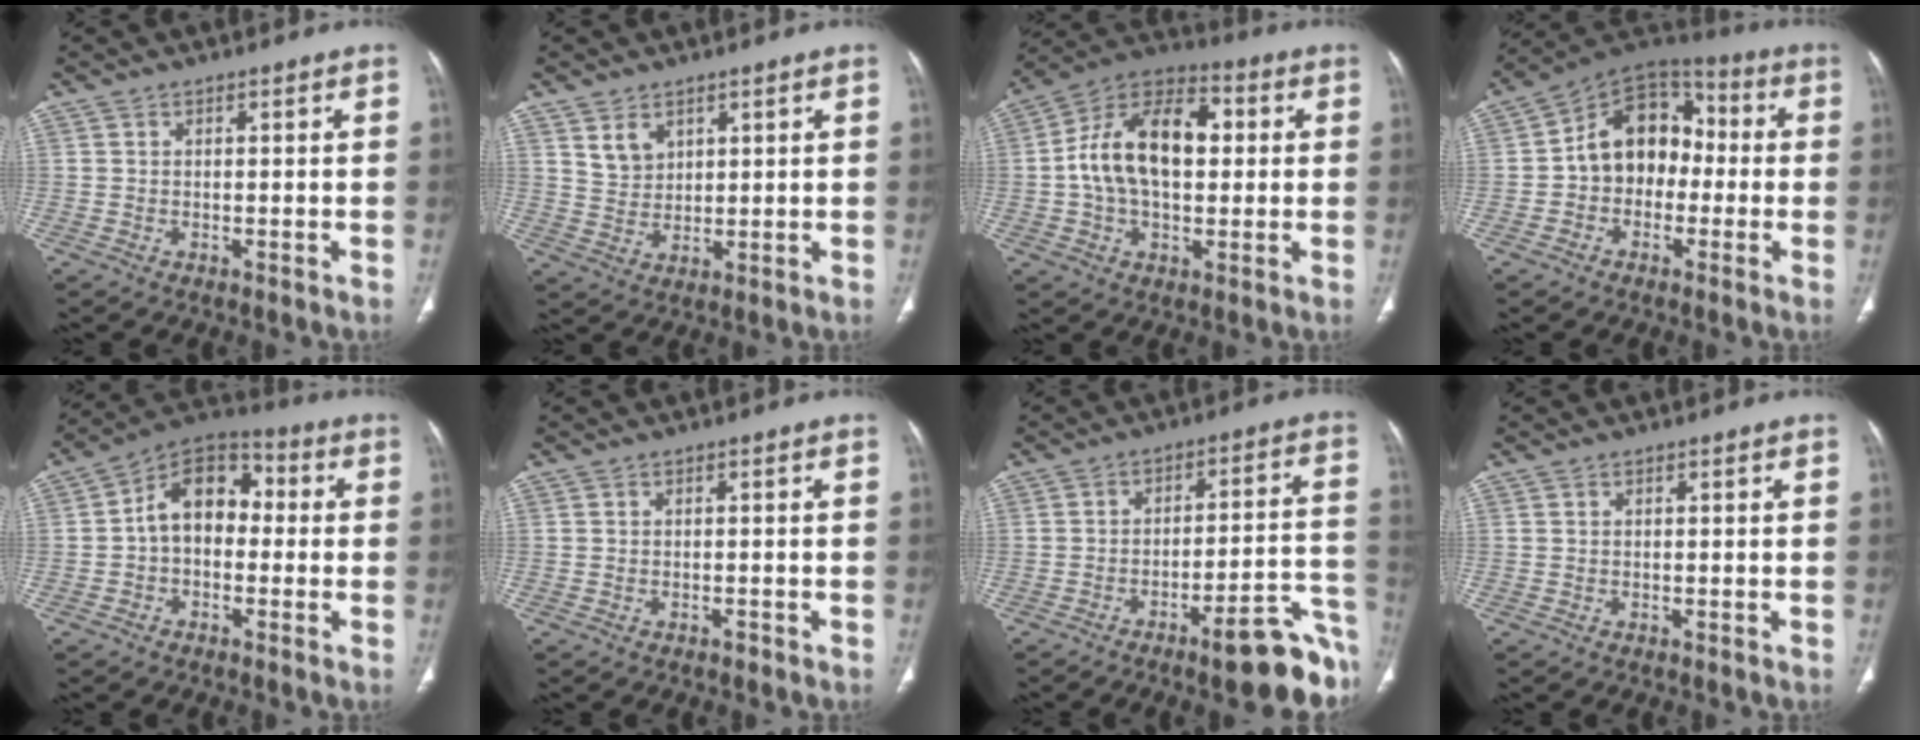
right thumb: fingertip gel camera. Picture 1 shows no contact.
{"total": 4.6, "force": [2.7, 3.1, 2.0], "torque": [-0.022, -0.023, 0.061]}
{"total": 17.4, "force": [1.5, 10.8, 13.6], "torque": [-0.217, 0.032, 0.019]}
{"total": 13.2, "force": [-0.9, 10.2, 8.4], "torque": [-0.092, 0.047, -0.033]}
{"total": 11.5, "force": [-0.1, 8.2, 8.1], "torque": [-0.101, 0.039, -0.019]}
{"total": 0.7, "force": [-0.6, 0.4, 0.2], "torque": [-0.001, 0.003, -0.011]}
{"total": 15.0, "force": [-8.5, 2.8, 12.1], "torque": [-0.099, 0.069, -0.114]}
{"total": 0.0}